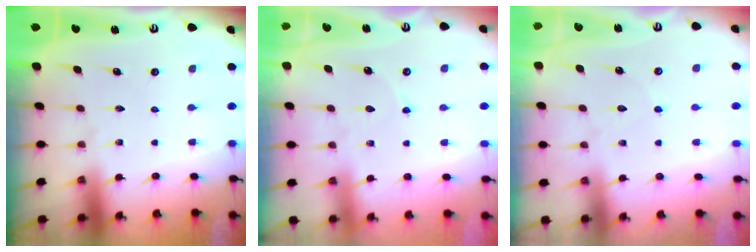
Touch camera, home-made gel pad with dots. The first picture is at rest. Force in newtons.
{"total": 4.4, "press": 4.4, "slide": 0.4}
{"total": 2.3, "press": 2.3, "slide": 0.3}